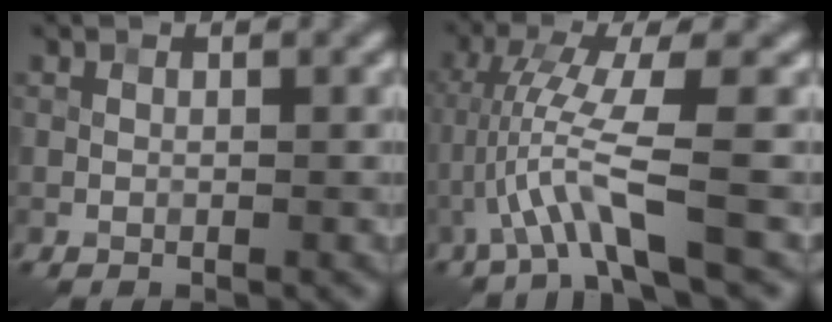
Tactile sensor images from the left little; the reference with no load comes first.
{"total": 5.6, "force": [-1.9, 0.1, 5.2], "torque": [-0.115, 0.007, -0.032]}